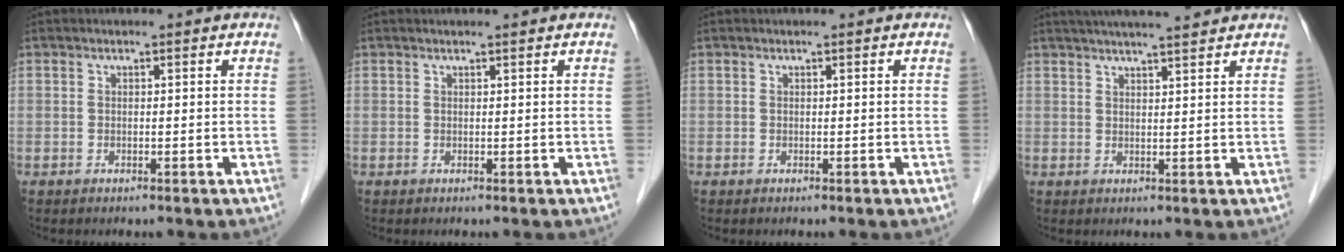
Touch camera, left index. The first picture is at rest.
{"total": 0.7, "force": [0.6, -0.1, 0.3], "torque": [-0.008, 0.004, 0.011]}
{"total": 0.0}
{"total": 9.1, "force": [8.0, 0.6, 4.3], "torque": [-0.067, 0.026, 0.110]}